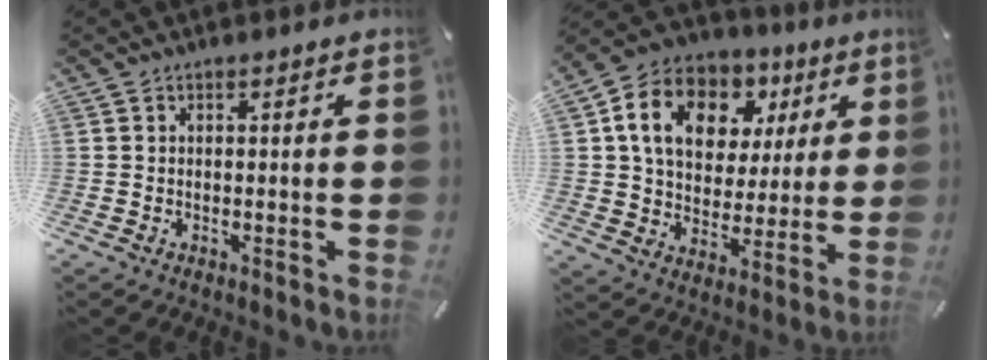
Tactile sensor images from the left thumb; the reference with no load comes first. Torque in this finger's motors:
{"motor_torque": [2.67, 2.33, 1.42, -1.35, 0.26]}